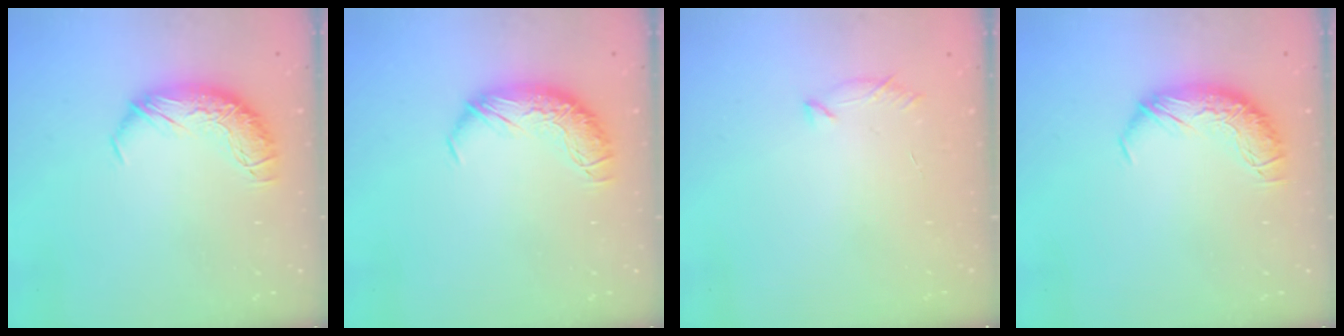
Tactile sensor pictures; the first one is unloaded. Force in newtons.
{"total": 0.0}
{"total": 7.0, "press": 6.9, "slide": 0.8}
{"total": 0.0}